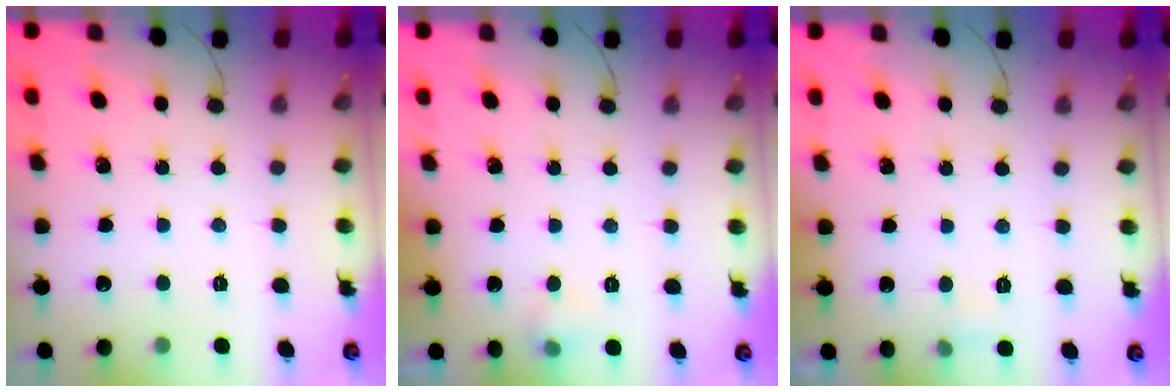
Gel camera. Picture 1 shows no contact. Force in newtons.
{"total": 5.3, "press": 5.1, "slide": 1.5}
{"total": 3.4, "press": 3.2, "slide": 1.2}